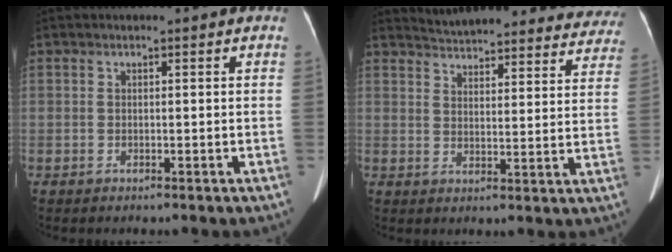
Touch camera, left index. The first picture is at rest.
{"total": 24.0, "force": [22.6, 5.2, 6.2], "torque": [-0.088, -0.044, 0.265]}